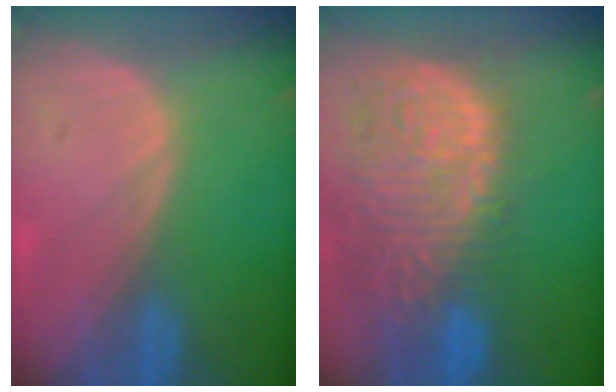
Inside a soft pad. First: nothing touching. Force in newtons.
{"total": 14.9, "press": 12.4, "slide": 8.4}